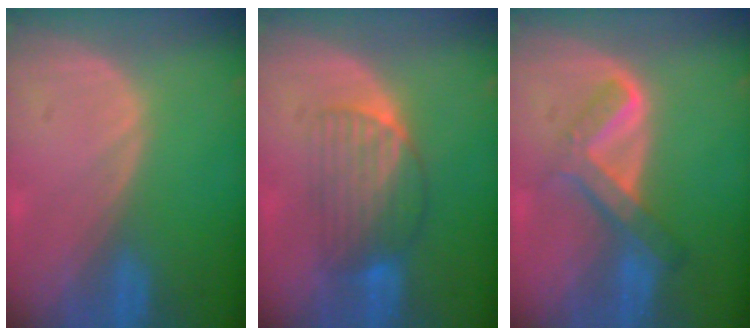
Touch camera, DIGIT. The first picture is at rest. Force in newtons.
{"total": 6.7, "press": 6.3, "slide": 2.3}
{"total": 6.7, "press": 5.7, "slide": 3.5}